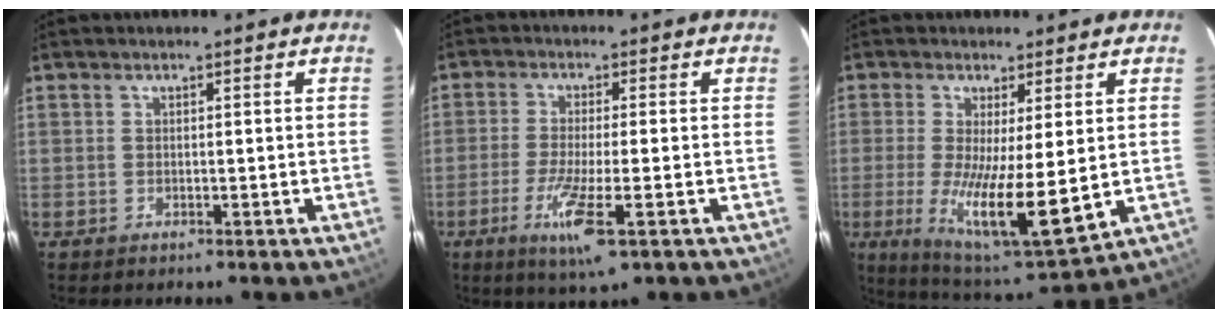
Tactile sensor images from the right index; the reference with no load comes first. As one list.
[{"total": 7.7, "force": [-3.3, 0.3, 6.9], "torque": [-0.130, -0.021, -0.057]}, {"total": 13.5, "force": [-1.6, 2.4, 13.2], "torque": [-0.236, -0.042, -0.016]}]